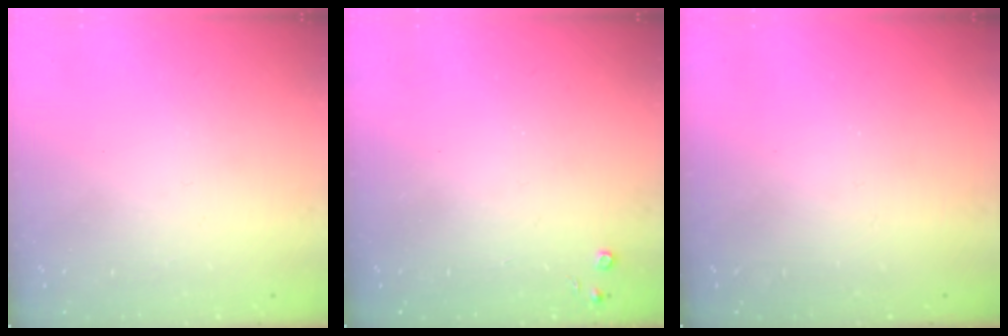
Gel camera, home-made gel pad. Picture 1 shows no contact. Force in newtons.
{"total": 3.3, "press": 3.3, "slide": 0.6}
{"total": 0.0}